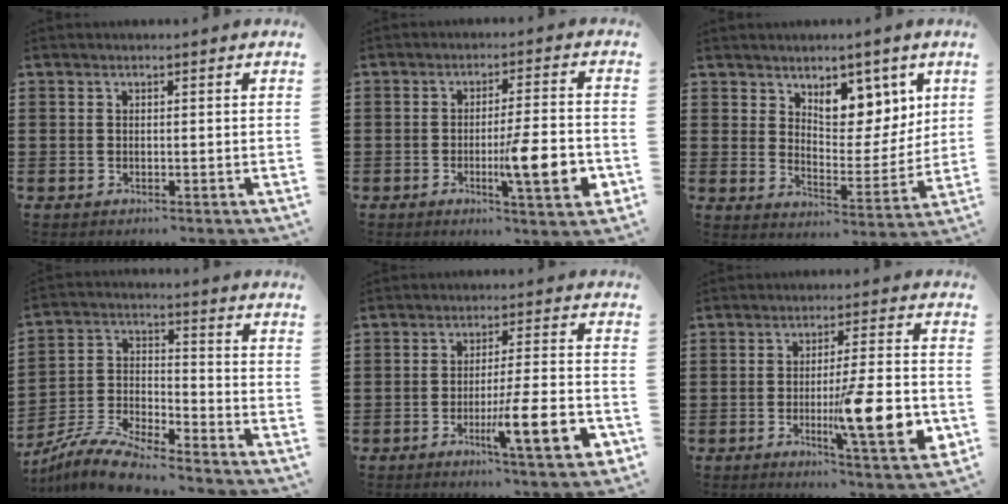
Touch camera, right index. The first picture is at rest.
{"total": 10.2, "force": [-2.8, 1.5, 9.7], "torque": [-0.130, -0.012, -0.047]}
{"total": 8.0, "force": [5.5, 4.5, 3.6], "torque": [-0.058, -0.032, 0.094]}
{"total": 7.8, "force": [-7.4, 0.5, 2.5], "torque": [-0.065, 0.002, -0.149]}
{"total": 10.5, "force": [-4.1, 1.2, 9.6], "torque": [-0.154, -0.006, -0.071]}
{"total": 13.2, "force": [-3.2, 2.2, 12.6], "torque": [-0.192, -0.013, -0.056]}